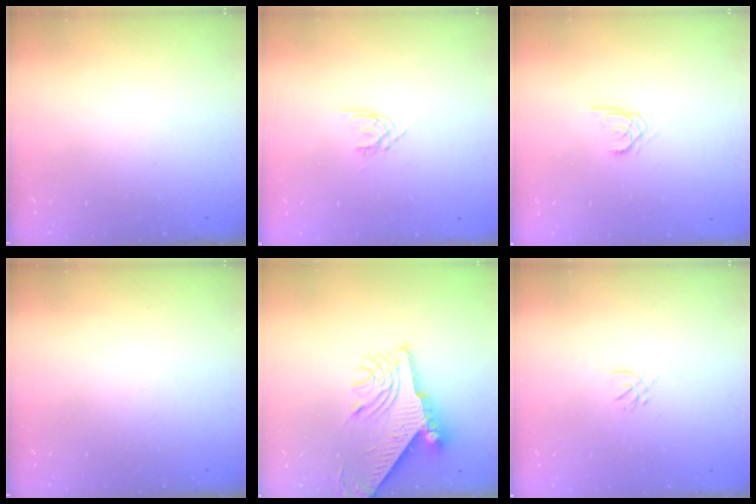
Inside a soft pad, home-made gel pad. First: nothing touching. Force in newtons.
{"total": 1.9, "press": 1.9, "slide": 0.2}
{"total": 2.0, "press": 2.0, "slide": 0.2}
{"total": 0.0}
{"total": 12.3, "press": 12.2, "slide": 1.2}
{"total": 0.7, "press": 0.5, "slide": 0.5}